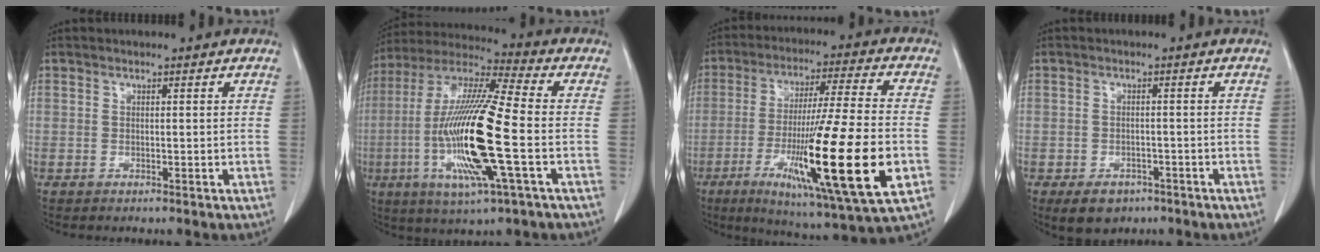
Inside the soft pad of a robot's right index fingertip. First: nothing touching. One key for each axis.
{"total": 19.3, "fx": -4.1, "fy": 1.3, "fz": 18.9, "tx": -0.393, "ty": -0.015, "tz": -0.081}
{"total": 22.8, "fx": -6.4, "fy": 0.4, "fz": 21.9, "tx": -0.378, "ty": -0.043, "tz": -0.109}
{"total": 4.8, "fx": -3.0, "fy": 3.2, "fz": 1.8, "tx": -0.025, "ty": 0.001, "tz": -0.038}